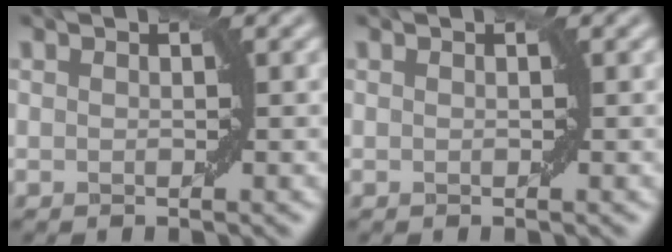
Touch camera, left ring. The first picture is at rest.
{"total": 0.0}